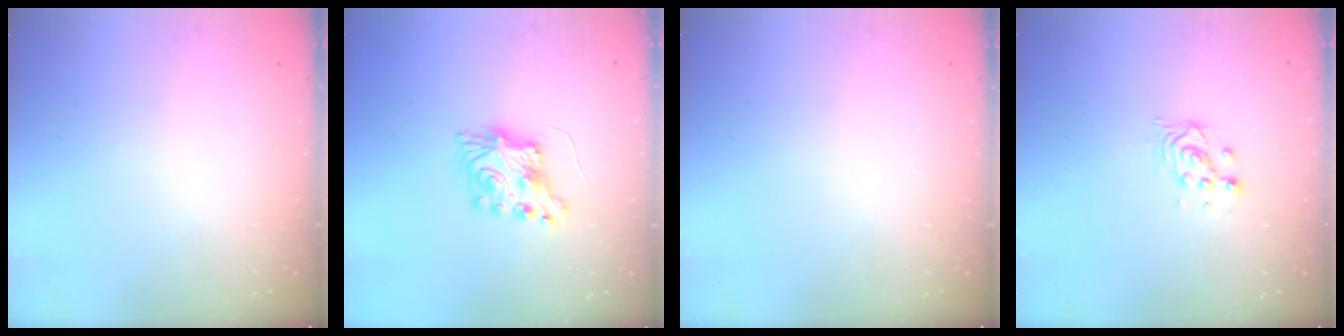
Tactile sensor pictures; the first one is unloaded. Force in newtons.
{"total": 8.4, "press": 8.4, "slide": 0.2}
{"total": 0.0}
{"total": 4.4, "press": 4.4, "slide": 0.2}